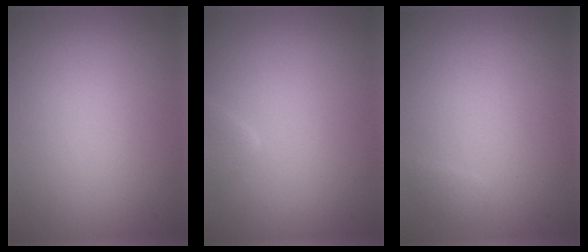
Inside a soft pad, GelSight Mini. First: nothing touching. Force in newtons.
{"total": 0.9, "press": 0.9, "slide": 0.1}
{"total": 0.6, "press": 0.6, "slide": 0.0}